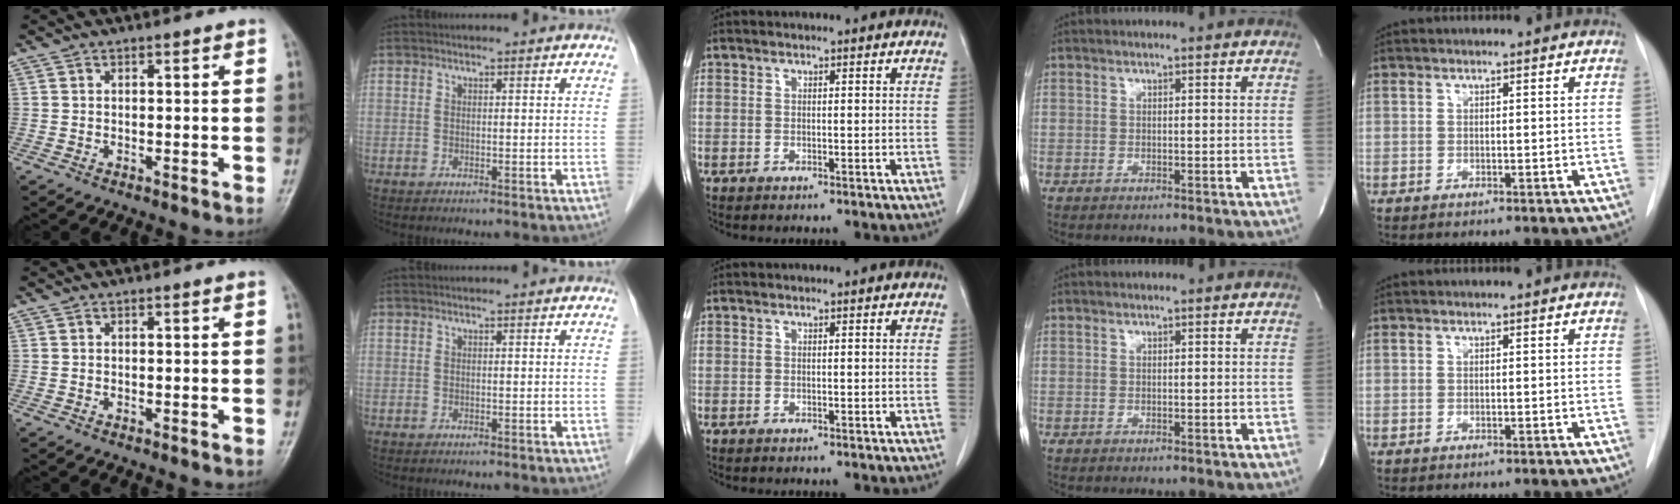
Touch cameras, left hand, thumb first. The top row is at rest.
{}